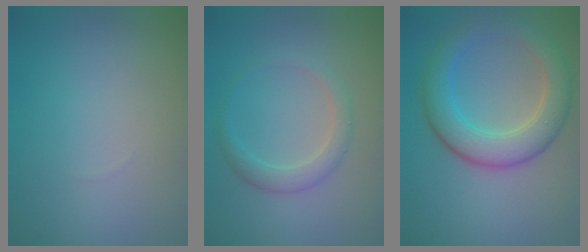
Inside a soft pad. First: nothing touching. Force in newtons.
{"total": 2.2, "press": 2.2, "slide": 0.2}
{"total": 5.5, "press": 5.5, "slide": 0.1}